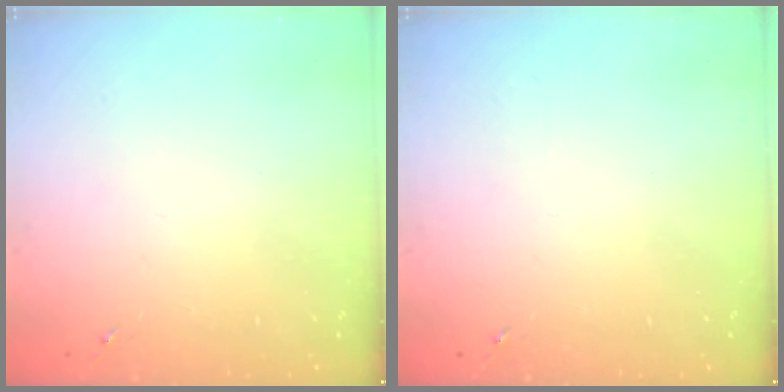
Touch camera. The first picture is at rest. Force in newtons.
{"total": 0.0}